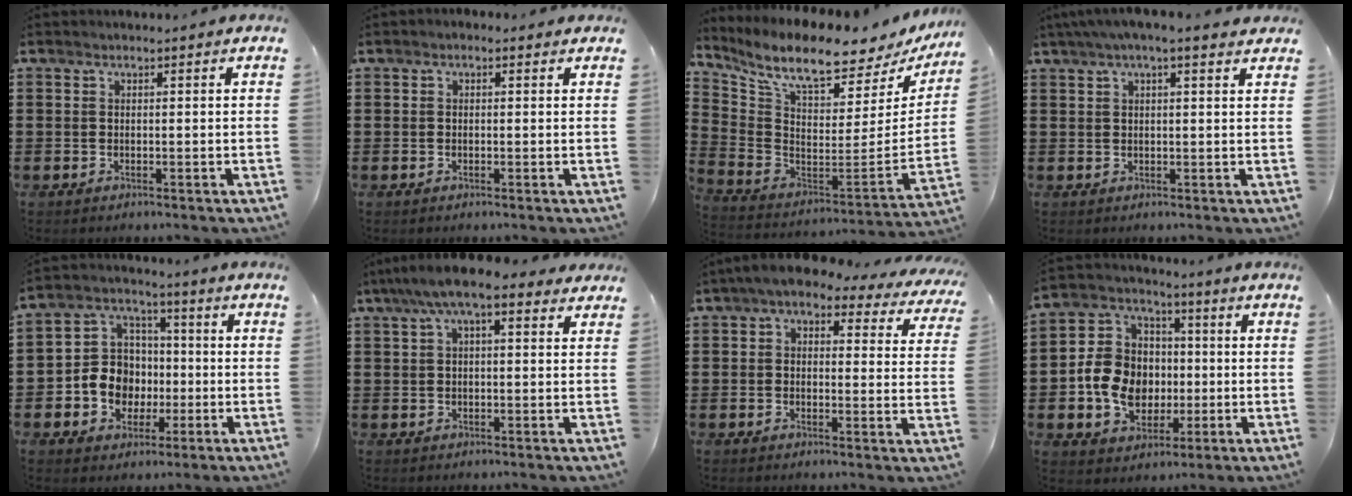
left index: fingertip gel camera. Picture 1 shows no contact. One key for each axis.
{"total": 0.6, "fx": -0.2, "fy": 0.4, "fz": 0.3, "tx": -0.007, "ty": 0.002, "tz": -0.004}
{"total": 9.1, "fx": 7.7, "fy": 1.3, "fz": 4.7, "tx": -0.119, "ty": -0.070, "tz": 0.129}
{"total": 3.1, "fx": 2.1, "fy": 0.3, "fz": 2.3, "tx": -0.051, "ty": 0.005, "tz": 0.037}
{"total": 8.5, "fx": -1.5, "fy": 7.8, "fz": 3.0, "tx": -0.090, "ty": 0.010, "tz": -0.026}
{"total": 6.9, "fx": 4.0, "fy": 1.8, "fz": 5.3, "tx": -0.109, "ty": 0.007, "tz": 0.069}
{"total": 4.9, "fx": 3.9, "fy": 1.4, "fz": 2.6, "tx": -0.066, "ty": -0.013, "tz": 0.066}
{"total": 10.2, "fx": -1.3, "fy": 8.8, "fz": 4.9, "tx": -0.127, "ty": 0.024, "tz": -0.021}